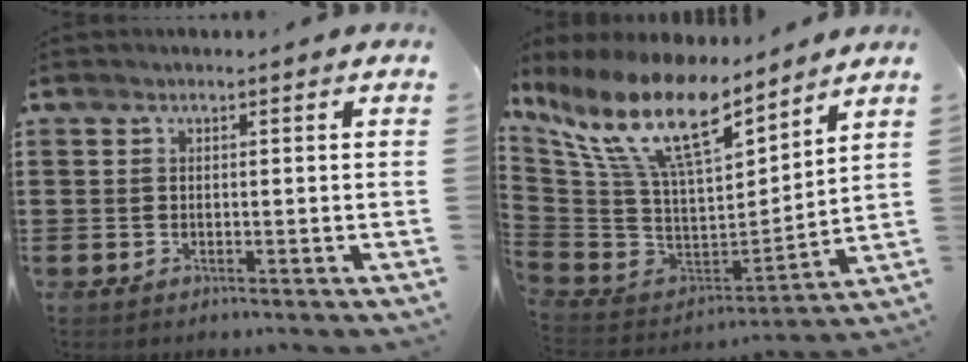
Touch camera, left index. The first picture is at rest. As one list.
[{"total": 16.0, "force": [10.2, 4.9, 11.3], "torque": [-0.266, -0.069, 0.175]}]